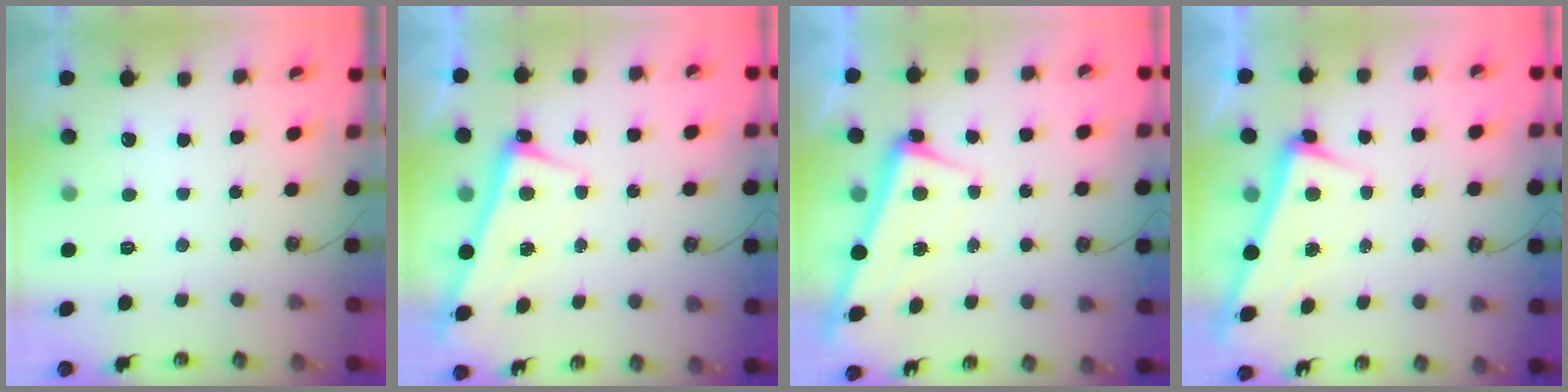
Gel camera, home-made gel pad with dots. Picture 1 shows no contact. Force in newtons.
{"total": 2.7, "press": 2.7, "slide": 0.5}
{"total": 2.4, "press": 2.2, "slide": 0.9}
{"total": 3.5, "press": 3.3, "slide": 1.1}